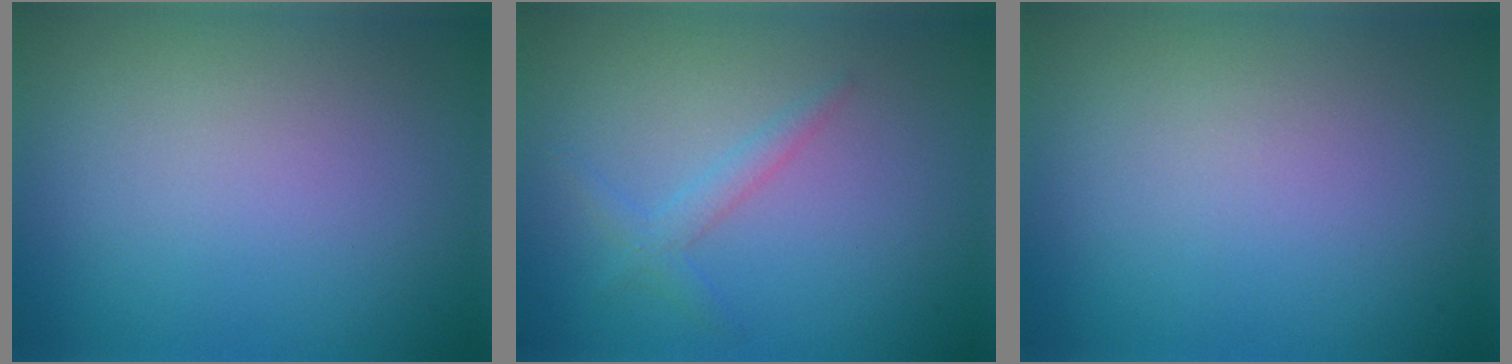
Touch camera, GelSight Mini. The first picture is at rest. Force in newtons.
{"total": 1.5, "press": 1.5, "slide": 0.1}
{"total": 0.0}